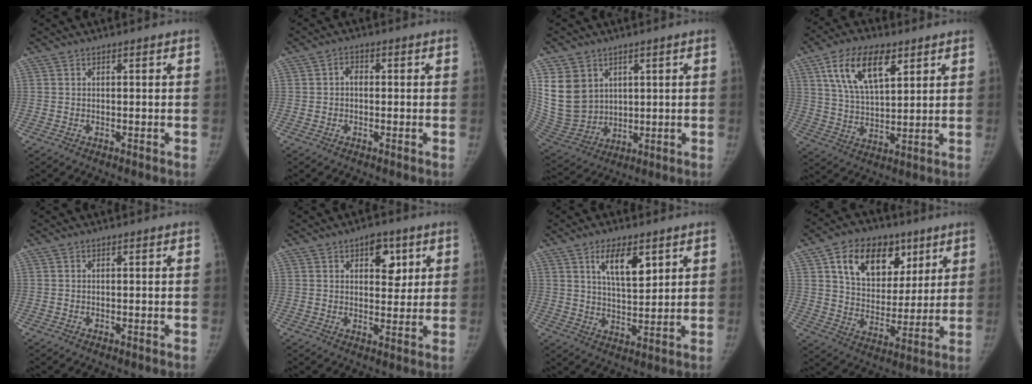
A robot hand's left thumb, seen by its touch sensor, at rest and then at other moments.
{"total": 2.1, "force": [-0.1, 1.7, 1.2], "torque": [-0.008, 0.008, -0.008]}
{"total": 13.4, "force": [4.6, 10.7, 6.5], "torque": [-0.109, -0.019, 0.118]}
{"total": 13.5, "force": [6.5, 6.5, 9.9], "torque": [-0.159, -0.017, 0.122]}
{"total": 0.0}
{"total": 6.9, "force": [3.1, 4.1, 4.6], "torque": [-0.031, -0.012, 0.041]}
{"total": 8.6, "force": [4.3, 3.6, 6.6], "torque": [-0.092, -0.028, 0.076]}
{"total": 17.9, "force": [8.3, 12.3, 10.0], "torque": [-0.120, -0.020, 0.141]}